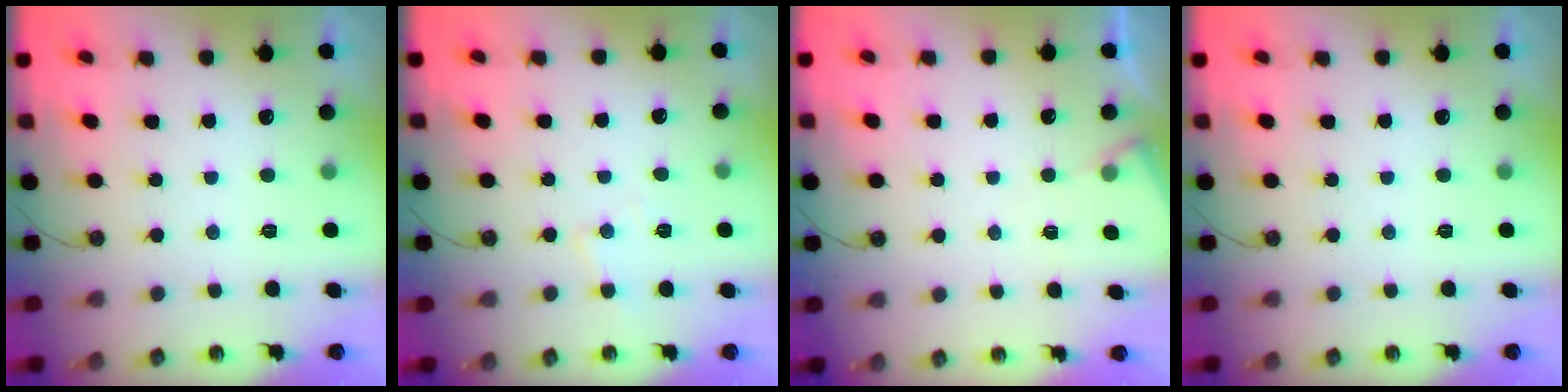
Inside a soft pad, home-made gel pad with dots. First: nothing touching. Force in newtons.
{"total": 4.4, "press": 4.4, "slide": 0.6}
{"total": 3.8, "press": 3.8, "slide": 0.6}
{"total": 0.0}